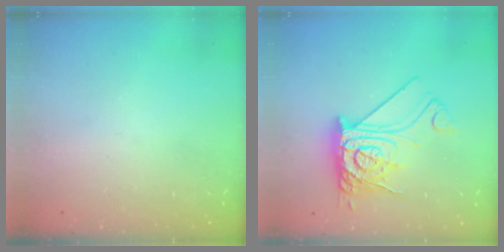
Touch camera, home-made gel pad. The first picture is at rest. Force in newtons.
{"total": 15.8, "press": 15.7, "slide": 1.4}